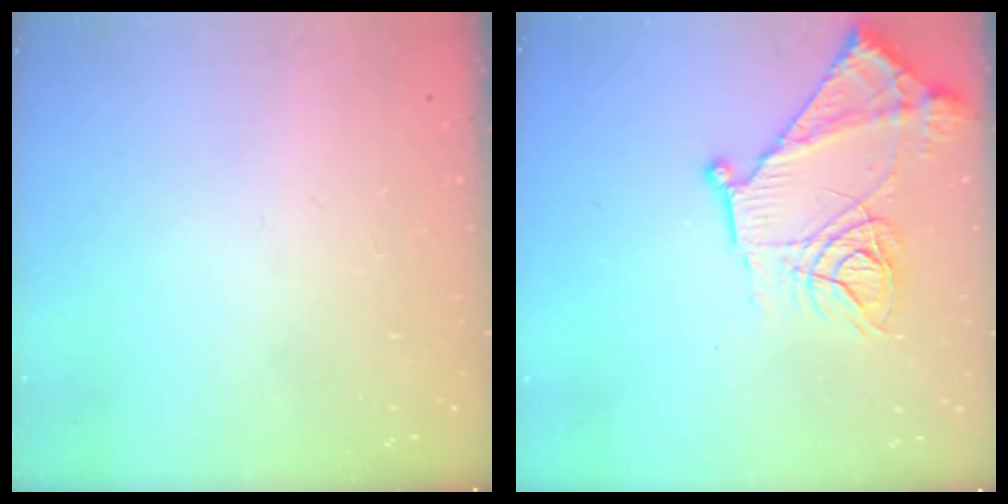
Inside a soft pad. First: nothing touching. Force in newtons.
{"total": 15.5, "press": 15.4, "slide": 1.4}